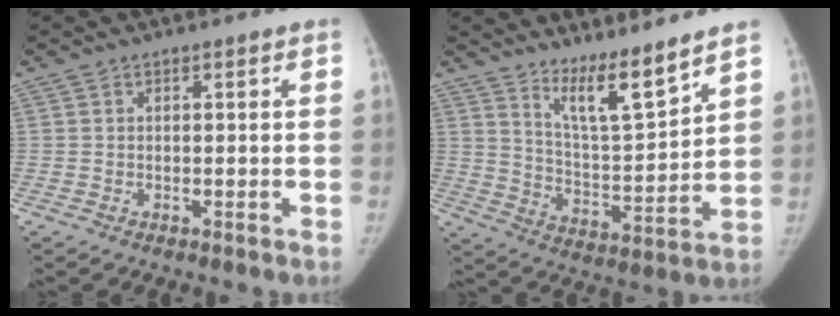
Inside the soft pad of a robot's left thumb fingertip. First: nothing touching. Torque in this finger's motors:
{"motor_torque": [0.31, 0.09, 0.92, -0.98, 0.08]}